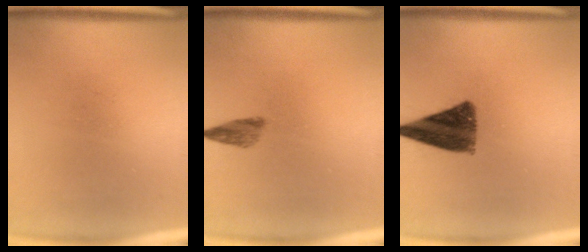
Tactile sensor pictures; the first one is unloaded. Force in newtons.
{"total": 2.1}
{"total": 10.3}